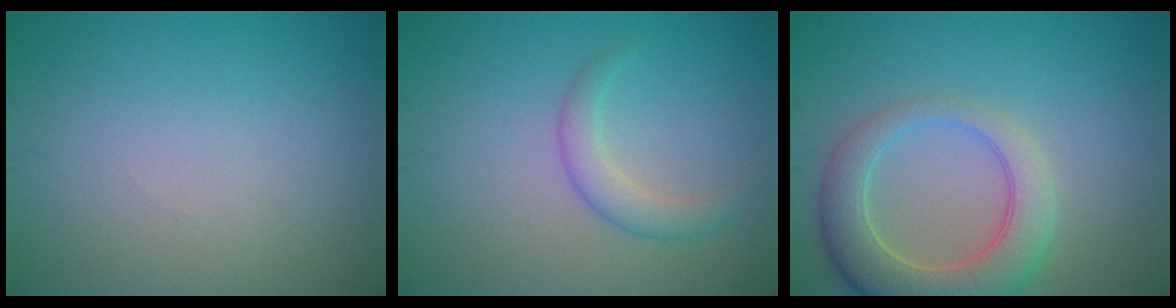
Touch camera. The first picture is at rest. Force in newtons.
{"total": 2.3, "press": 2.3, "slide": 0.0}
{"total": 6.3, "press": 6.3, "slide": 0.7}